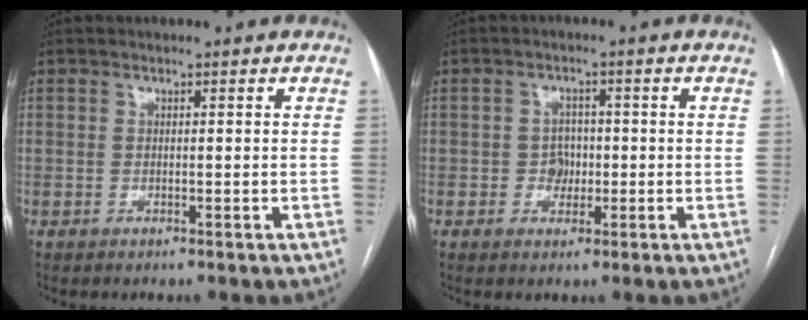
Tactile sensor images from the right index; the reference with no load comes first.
{"total": 2.9, "force": [-0.3, 2.5, 1.3], "torque": [-0.007, 0.009, -0.002]}